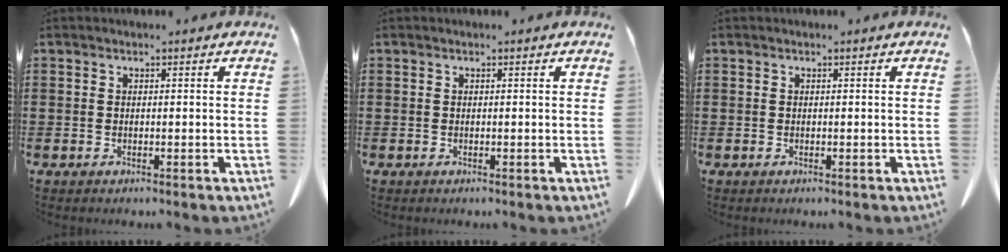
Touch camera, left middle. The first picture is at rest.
{"total": 0.0}
{"total": 0.0}